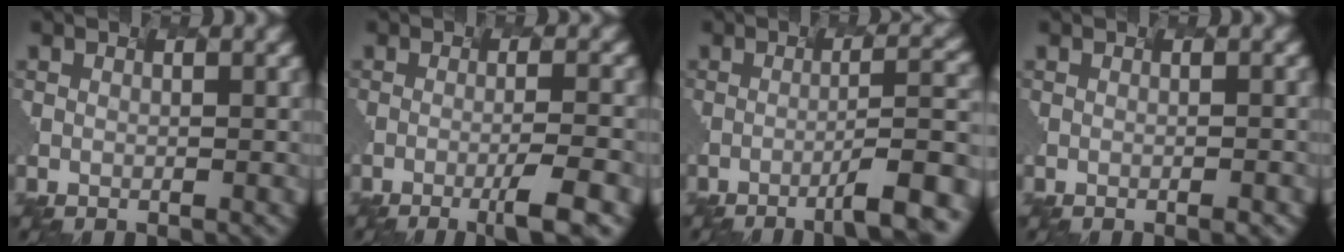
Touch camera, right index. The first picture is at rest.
{"total": 4.3, "force": [-1.9, 0.4, 3.8], "torque": [-0.056, -0.005, -0.026]}
{"total": 8.9, "force": [-3.9, 1.7, 7.8], "torque": [-0.091, 0.012, -0.049]}
{"total": 1.6, "force": [-0.5, 0.7, 1.4], "torque": [-0.001, 0.006, 0.002]}